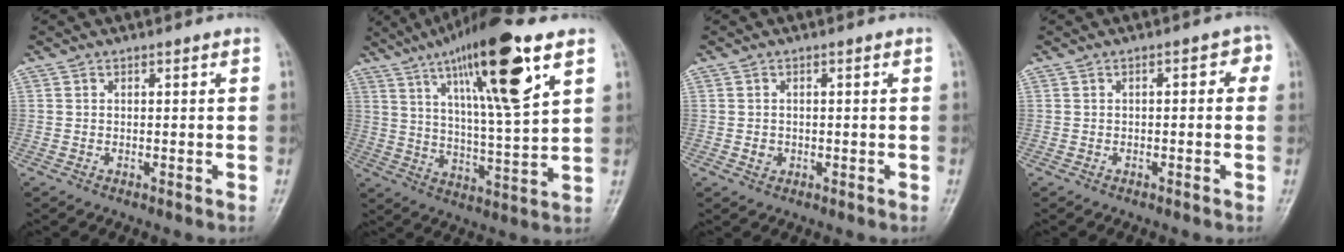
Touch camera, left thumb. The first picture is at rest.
{"total": 20.5, "force": [10.6, 3.7, 17.2], "torque": [-0.274, -0.035, 0.180]}
{"total": 1.7, "force": [-0.3, 1.5, 0.6], "torque": [-0.004, 0.003, -0.004]}
{"total": 3.4, "force": [0.3, 1.8, 2.8], "torque": [-0.018, 0.015, -0.004]}